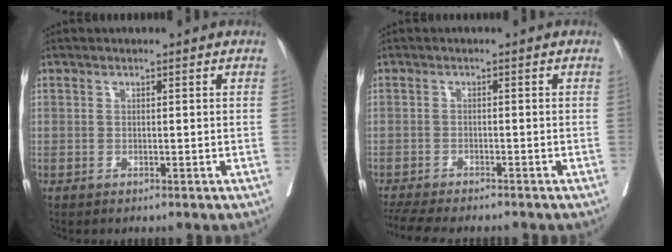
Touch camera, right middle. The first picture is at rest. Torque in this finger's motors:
{"motor_torque": [0.42, -0.68, 0.10, 0.03]}